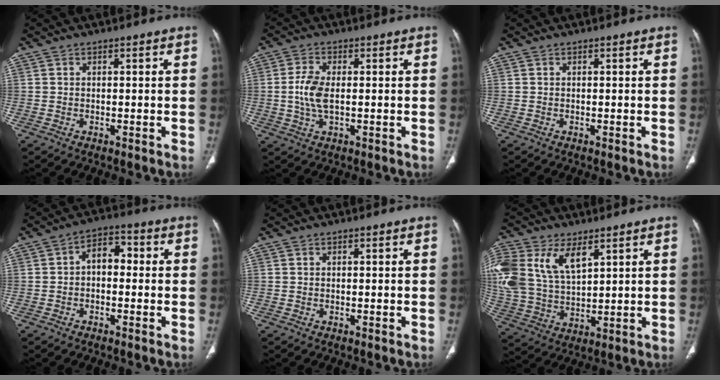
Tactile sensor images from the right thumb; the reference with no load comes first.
{"total": 5.8, "force": [0.0, 2.7, 5.1], "torque": [-0.120, 0.001, -0.001]}
{"total": 0.0}
{"total": 5.6, "force": [-0.2, 3.7, 4.2], "torque": [-0.048, 0.023, -0.015]}
{"total": 0.0}
{"total": 18.0, "force": [7.9, 10.5, 12.4], "torque": [-0.282, -0.008, 0.157]}